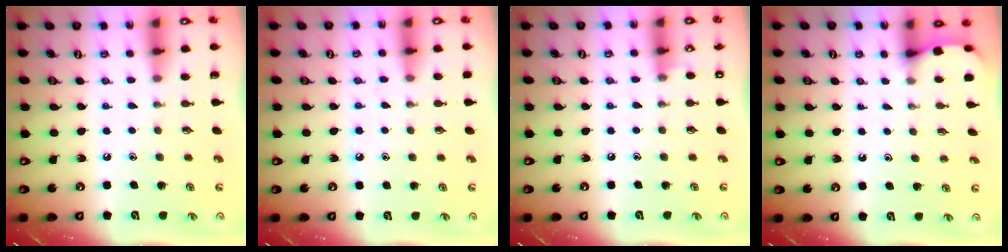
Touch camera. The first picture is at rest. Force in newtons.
{"total": 5.9, "press": 5.9, "slide": 0.8}
{"total": 3.7, "press": 3.6, "slide": 0.4}
{"total": 2.2, "press": 2.2, "slide": 0.3}